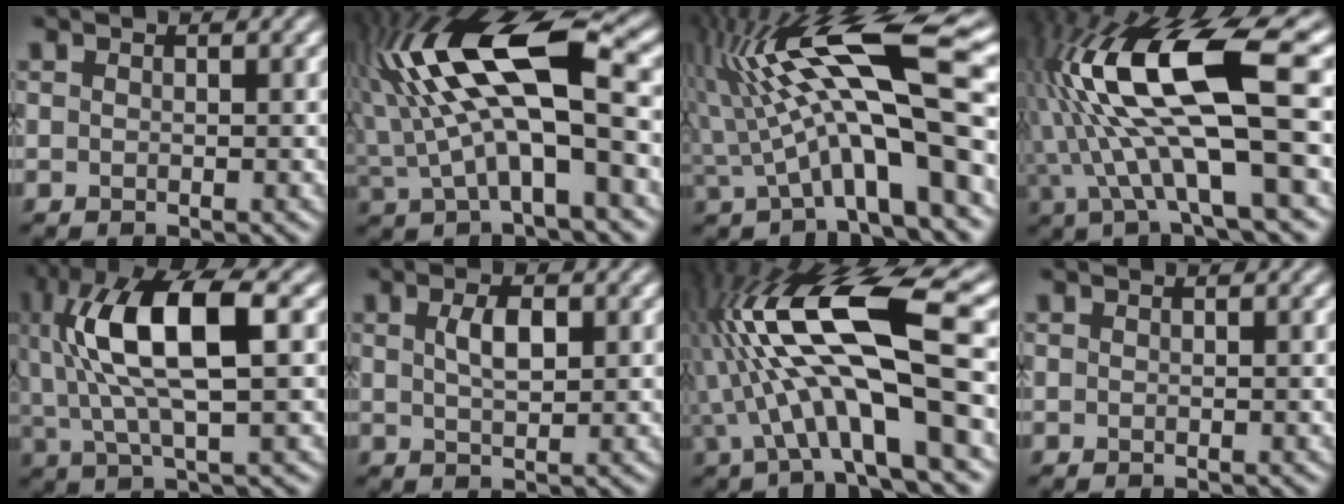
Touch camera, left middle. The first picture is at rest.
{"total": 12.4, "force": [2.1, 4.9, 11.2], "torque": [-0.216, 0.022, 0.029]}
{"total": 12.3, "force": [2.2, 3.2, 11.7], "torque": [-0.202, 0.011, 0.033]}
{"total": 12.5, "force": [1.0, 3.6, 11.9], "torque": [-0.226, 0.019, 0.014]}
{"total": 10.3, "force": [2.6, 3.5, 9.3], "torque": [-0.187, 0.011, 0.044]}
{"total": 2.6, "force": [1.0, 1.0, 2.2], "torque": [-0.049, 0.005, 0.018]}
{"total": 12.6, "force": [0.7, 3.6, 12.1], "torque": [-0.219, 0.030, 0.004]}
{"total": 0.0}